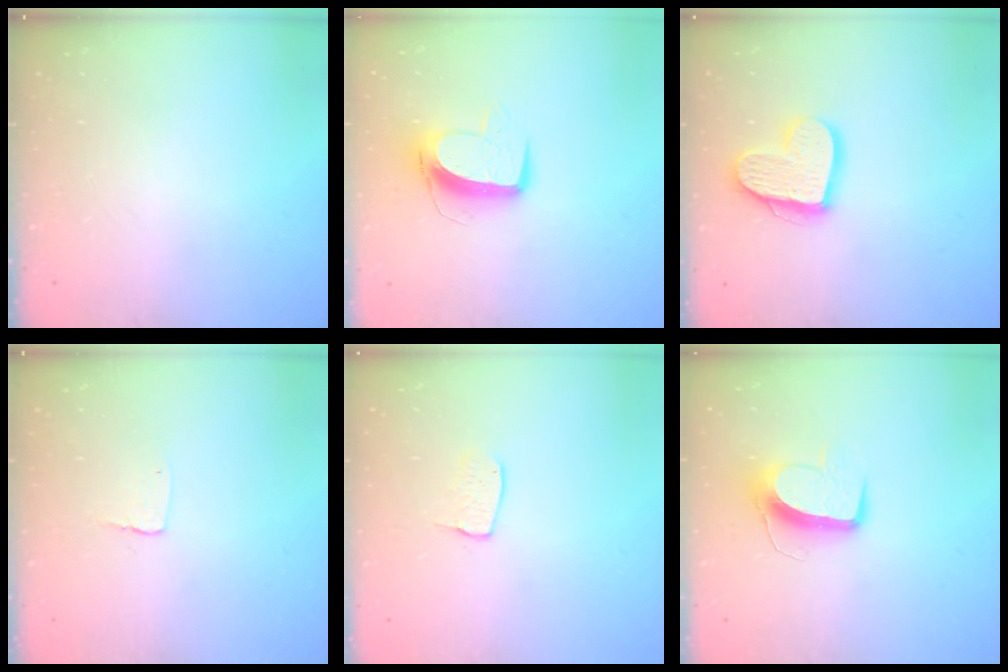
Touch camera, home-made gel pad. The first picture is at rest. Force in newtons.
{"total": 10.3, "press": 10.2, "slide": 1.1}
{"total": 14.8, "press": 14.7, "slide": 1.3}
{"total": 2.9, "press": 2.9, "slide": 0.2}
{"total": 5.9, "press": 5.9, "slide": 0.3}
{"total": 10.5, "press": 10.5, "slide": 0.8}